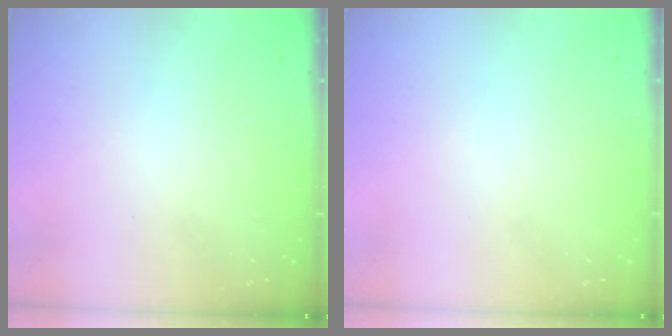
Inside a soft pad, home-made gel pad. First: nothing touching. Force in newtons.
{"total": 0.0}